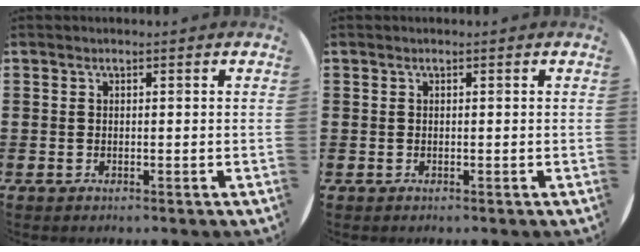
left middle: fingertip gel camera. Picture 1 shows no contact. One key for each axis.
{"total": 0.0}